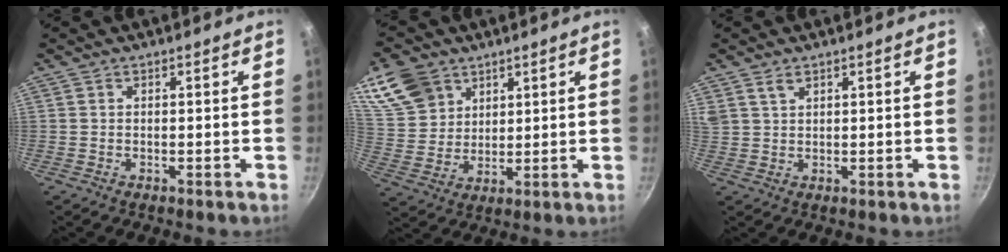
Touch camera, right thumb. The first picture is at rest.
{"total": 12.3, "force": [7.0, 9.0, 4.7], "torque": [-0.073, -0.019, 0.147]}
{"total": 3.4, "force": [2.3, 1.9, 1.8], "torque": [-0.035, 0.002, 0.053]}